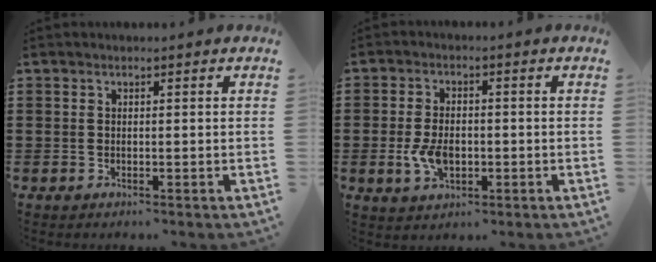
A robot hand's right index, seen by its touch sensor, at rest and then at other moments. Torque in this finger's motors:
{"motor_torque": [1.17, 0.97, 0.33, 0.08]}